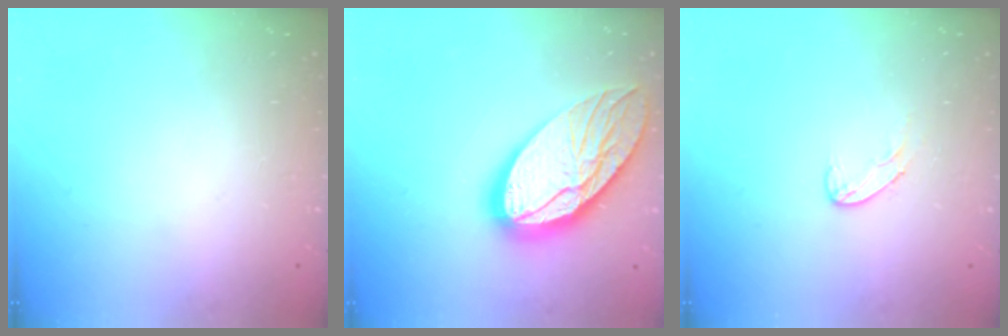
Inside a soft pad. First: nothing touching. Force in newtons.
{"total": 23.7, "press": 23.6, "slide": 2.1}
{"total": 6.4, "press": 6.3, "slide": 0.6}